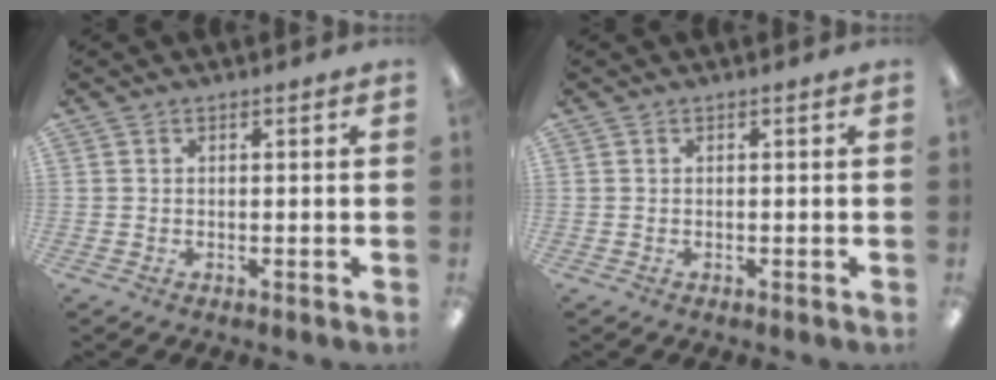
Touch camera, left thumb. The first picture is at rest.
{"total": 0.0}